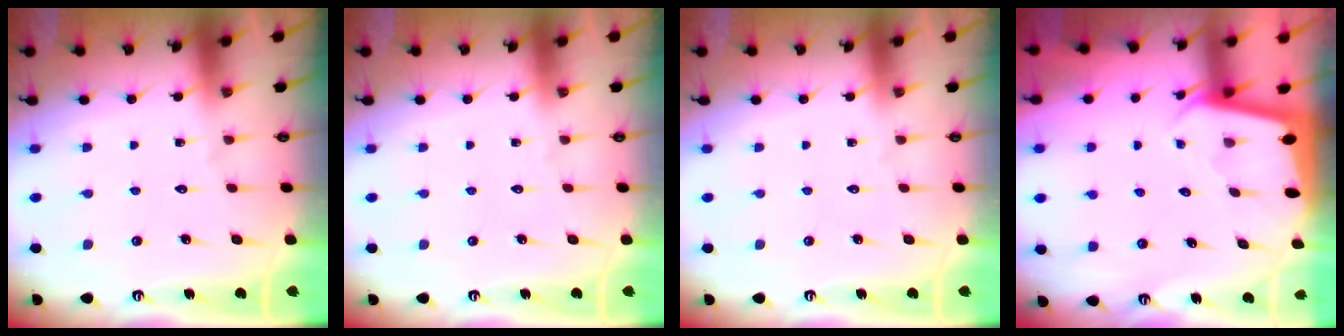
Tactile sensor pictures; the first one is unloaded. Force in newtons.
{"total": 0.0}
{"total": 0.0}
{"total": 1.9, "press": 1.9, "slide": 0.1}